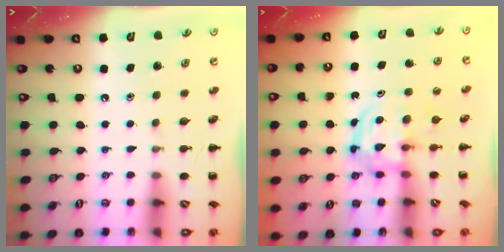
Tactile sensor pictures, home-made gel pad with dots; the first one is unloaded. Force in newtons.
{"total": 3.3, "press": 3.3, "slide": 0.4}